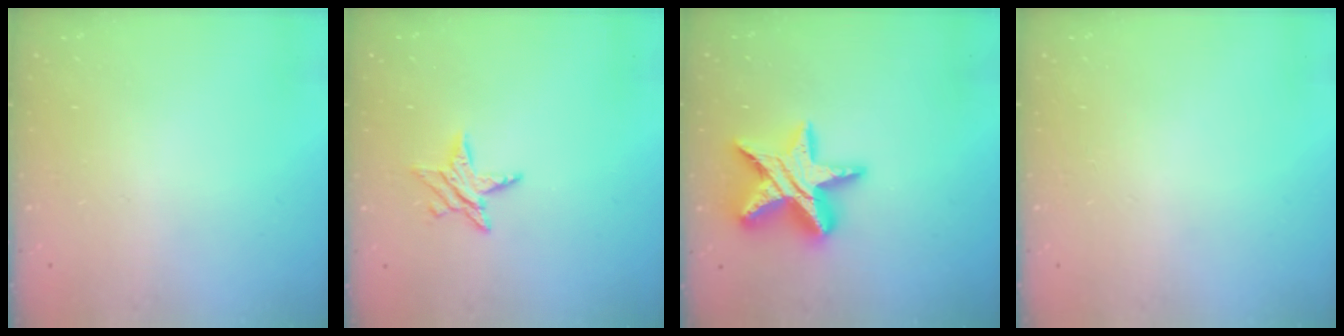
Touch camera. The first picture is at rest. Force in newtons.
{"total": 5.9, "press": 5.9, "slide": 0.1}
{"total": 19.6, "press": 19.6, "slide": 1.3}
{"total": 0.0}